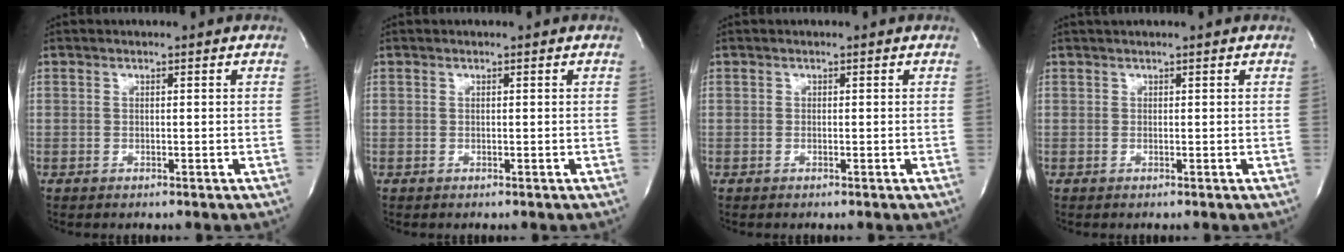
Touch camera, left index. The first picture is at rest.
{"total": 0.0}
{"total": 0.0}
{"total": 2.0, "force": [1.8, -0.2, 0.9], "torque": [-0.012, 0.023, 0.031]}